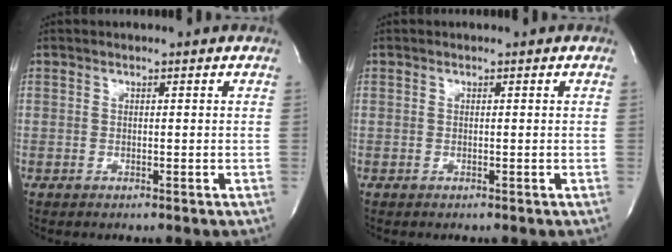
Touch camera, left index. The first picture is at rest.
{"total": 0.0}